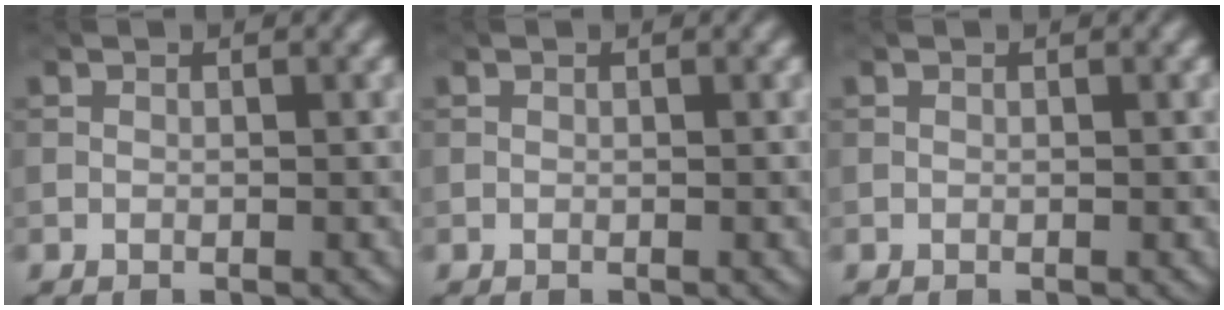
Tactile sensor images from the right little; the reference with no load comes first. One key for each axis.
{"total": 0.0}
{"total": 0.0}